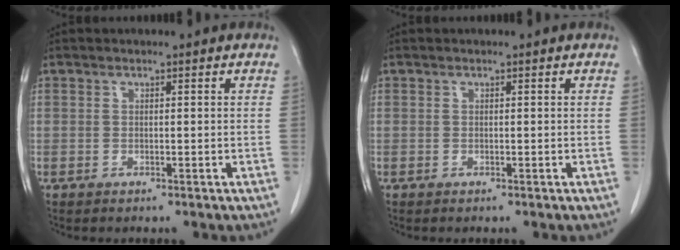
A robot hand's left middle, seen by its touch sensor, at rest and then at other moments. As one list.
[{"total": 0.0}]